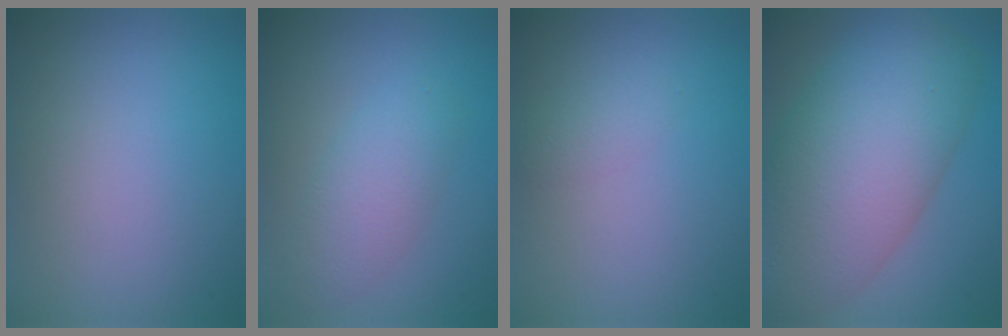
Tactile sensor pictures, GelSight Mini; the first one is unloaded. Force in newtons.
{"total": 3.2, "press": 3.2, "slide": 0.0}
{"total": 1.1, "press": 1.1, "slide": 0.1}
{"total": 11.8, "press": 11.8, "slide": 0.5}